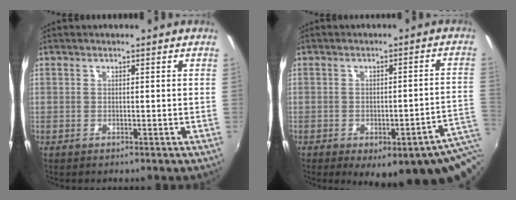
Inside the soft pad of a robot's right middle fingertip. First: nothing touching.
{"total": 17.7, "force": [-8.7, 5.6, 14.4], "torque": [-0.161, -0.023, -0.089]}